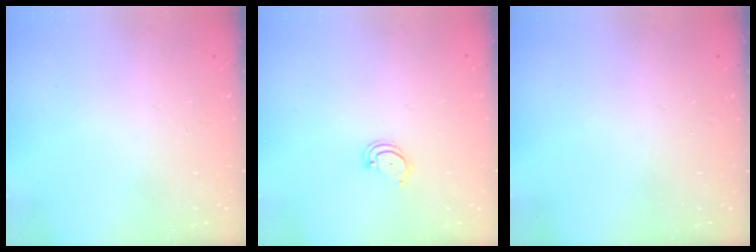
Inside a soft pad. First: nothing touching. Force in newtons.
{"total": 2.2, "press": 2.2, "slide": 0.3}
{"total": 0.0}